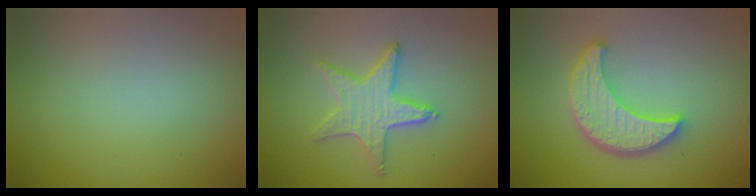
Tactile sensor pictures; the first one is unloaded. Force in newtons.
{"total": 3.3, "press": 3.2, "slide": 0.2}
{"total": 4.6, "press": 4.0, "slide": 2.4}